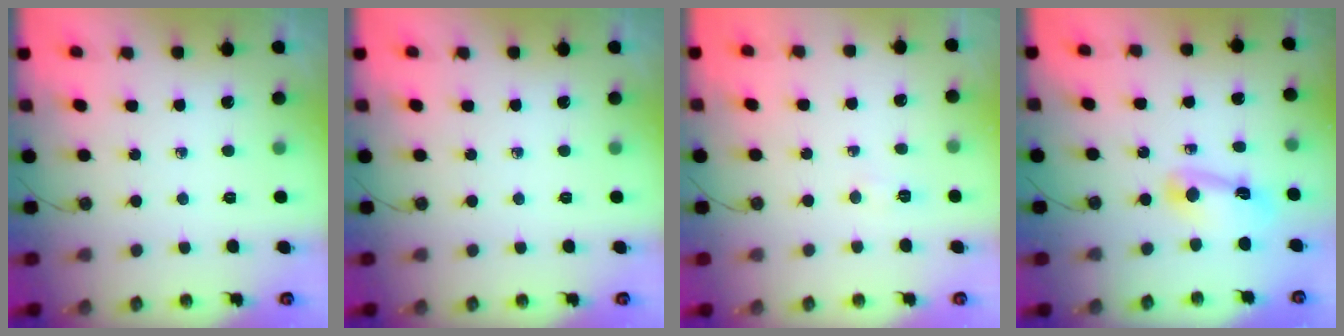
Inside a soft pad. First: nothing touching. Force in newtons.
{"total": 0.0}
{"total": 2.9, "press": 2.9, "slide": 0.5}
{"total": 10.0, "press": 6.9, "slide": 7.3}